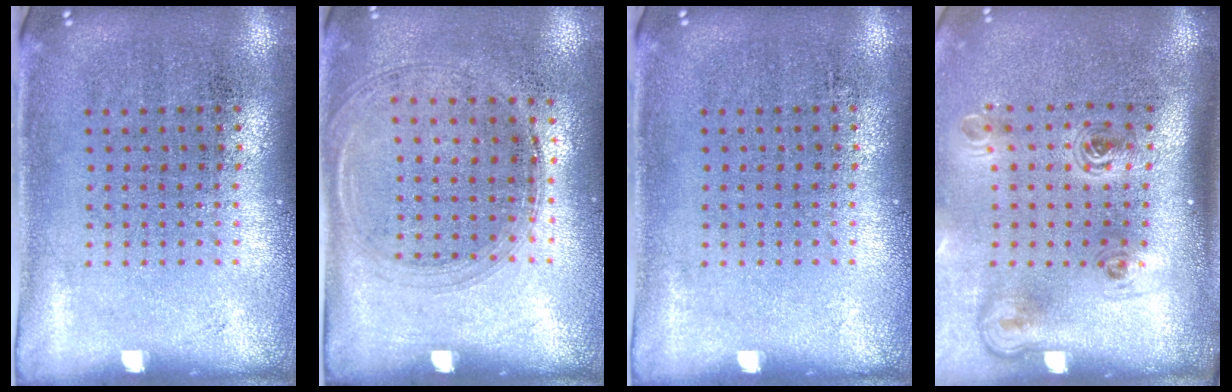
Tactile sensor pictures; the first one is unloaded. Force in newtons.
{"total": 1.4, "press": 1.2, "slide": 0.6}
{"total": 0.0}
{"total": 2.2, "press": 1.4, "slide": 1.7}